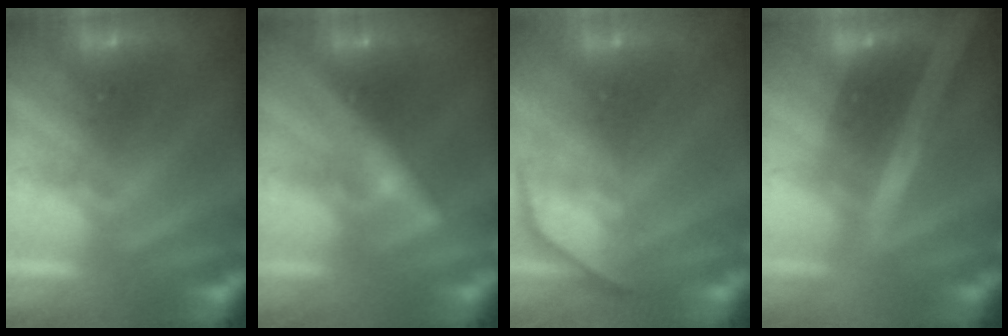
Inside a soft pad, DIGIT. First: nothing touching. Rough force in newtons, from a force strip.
{"total": 3.7}
{"total": 3.9}
{"total": 2.0}